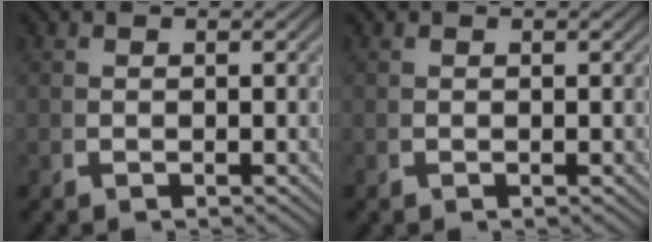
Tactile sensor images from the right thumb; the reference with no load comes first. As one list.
[{"total": 0.0}]